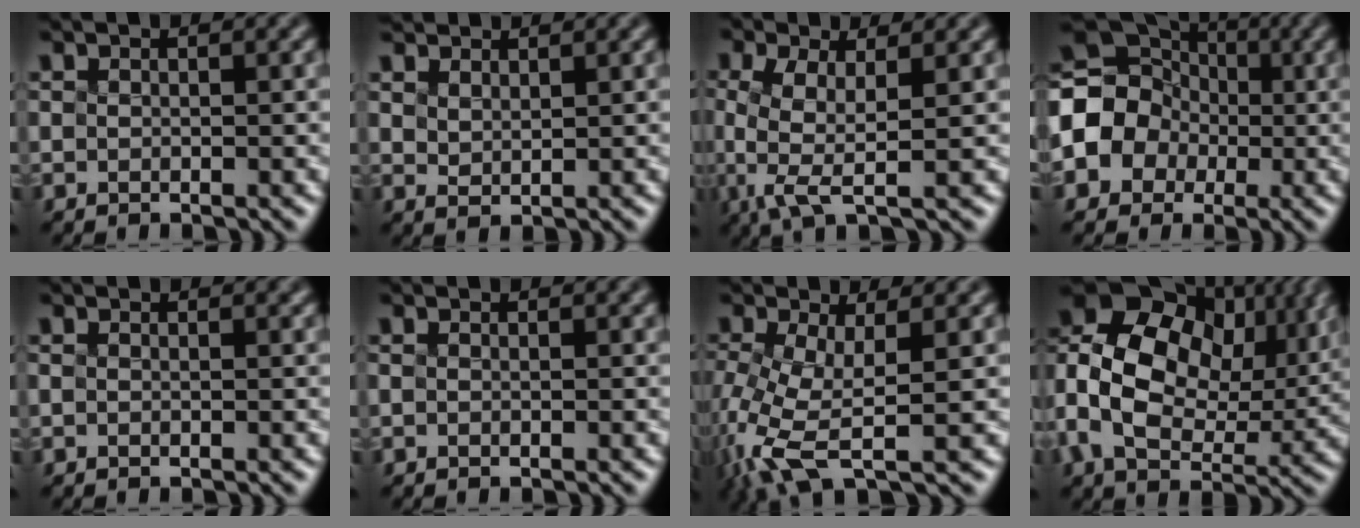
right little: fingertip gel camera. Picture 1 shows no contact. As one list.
[{"total": 1.9, "force": [0.8, -1.1, -1.3], "torque": [0.001, -0.008, 0.048]}, {"total": 2.4, "force": [-1.5, -0.3, 1.9], "torque": [-0.068, -0.017, -0.001]}, {"total": 6.8, "force": [-2.5, 6.1, 1.9], "torque": [-0.052, -0.014, -0.041]}, {"total": 1.0, "force": [-0.8, -0.4, -0.6], "torque": [0.009, -0.012, -0.007]}, {"total": 1.9, "force": [-1.2, -0.9, -1.2], "torque": [0.005, -0.017, -0.002]}, {"total": 5.4, "force": [-3.5, 0.5, 4.1], "torque": [-0.124, -0.025, -0.040]}, {"total": 11.7, "force": [2.1, 8.8, 7.4], "torque": [-0.168, 0.015, 0.061]}]